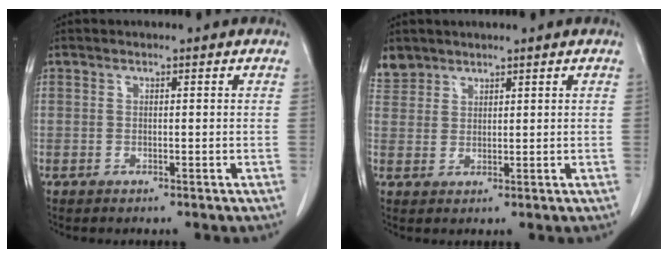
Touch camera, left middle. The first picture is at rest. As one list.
[{"total": 3.1, "force": [2.7, 1.6, -0.1], "torque": [0.007, 0.009, 0.053]}]